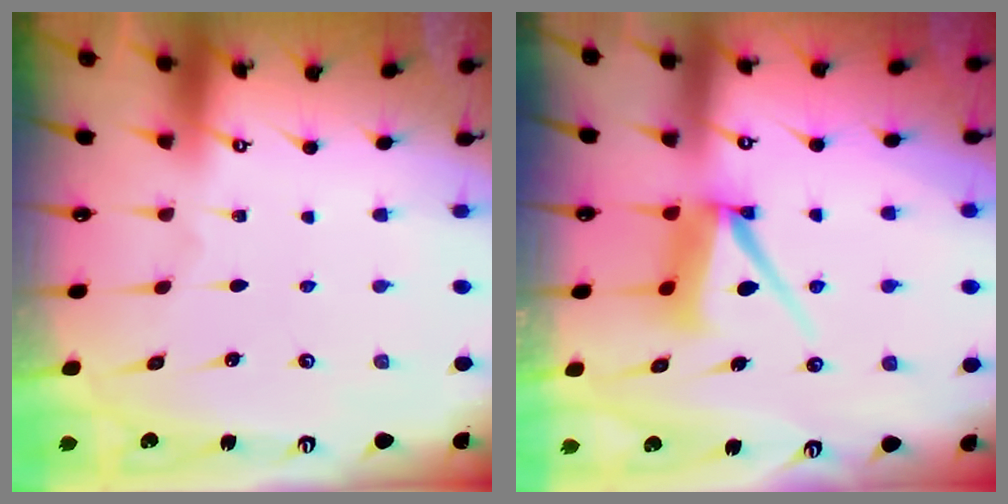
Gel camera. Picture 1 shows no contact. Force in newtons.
{"total": 9.3, "press": 9.2, "slide": 1.0}